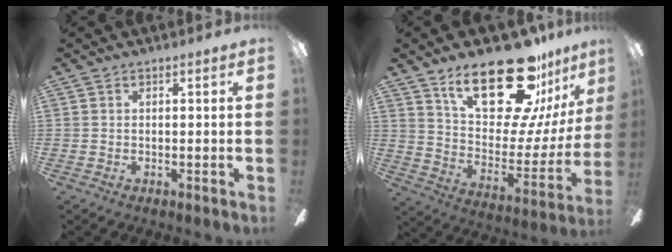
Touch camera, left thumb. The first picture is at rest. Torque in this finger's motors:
{"motor_torque": [1.18, 0.58, 1.43, -1.34, 0.26]}